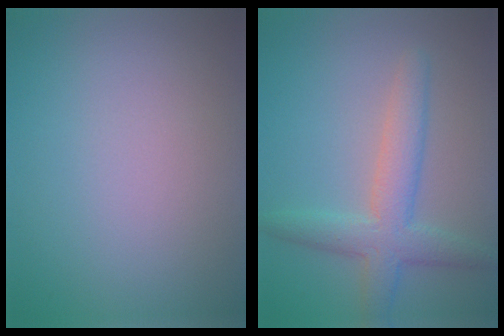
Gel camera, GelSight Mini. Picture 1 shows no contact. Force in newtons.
{"total": 4.4, "press": 4.4, "slide": 0.3}